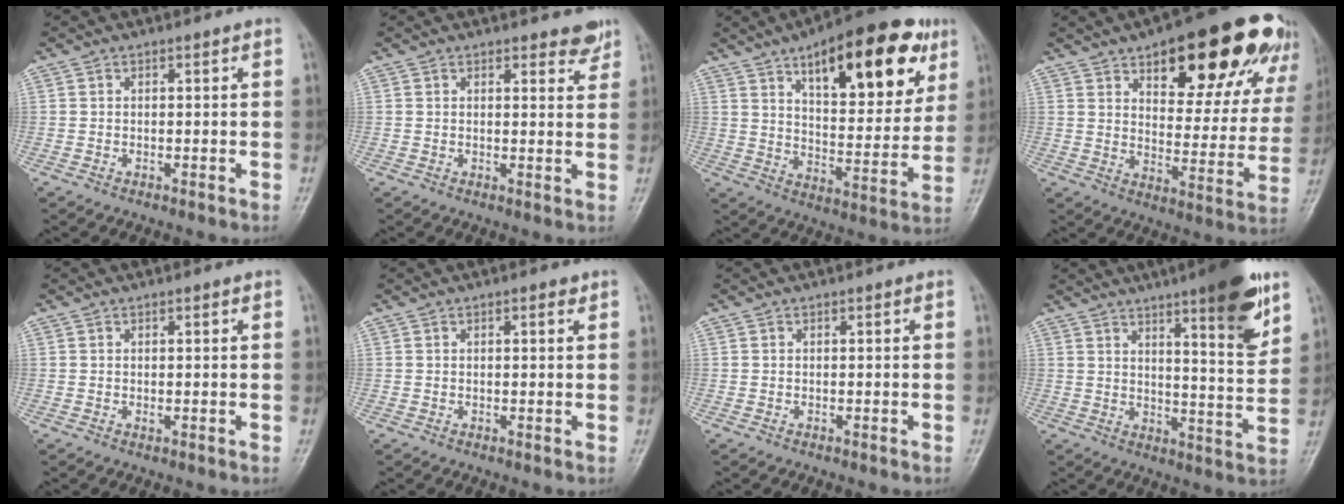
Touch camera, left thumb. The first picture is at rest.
{"total": 3.5, "force": [2.8, 1.4, 1.5], "torque": [0.004, -0.017, 0.031]}
{"total": 24.1, "force": [12.1, 9.6, 18.5], "torque": [-0.221, -0.033, 0.180]}
{"total": 26.1, "force": [15.6, 10.4, 18.2], "torque": [-0.191, -0.045, 0.212]}
{"total": 0.9, "force": [0.4, 0.4, 0.7], "torque": [-0.011, -0.001, 0.006]}
{"total": 1.3, "force": [0.7, 0.4, 1.0], "torque": [-0.012, -0.001, 0.008]}
{"total": 0.0}
{"total": 14.7, "force": [8.6, 2.5, 11.6], "torque": [-0.146, -0.049, 0.124]}